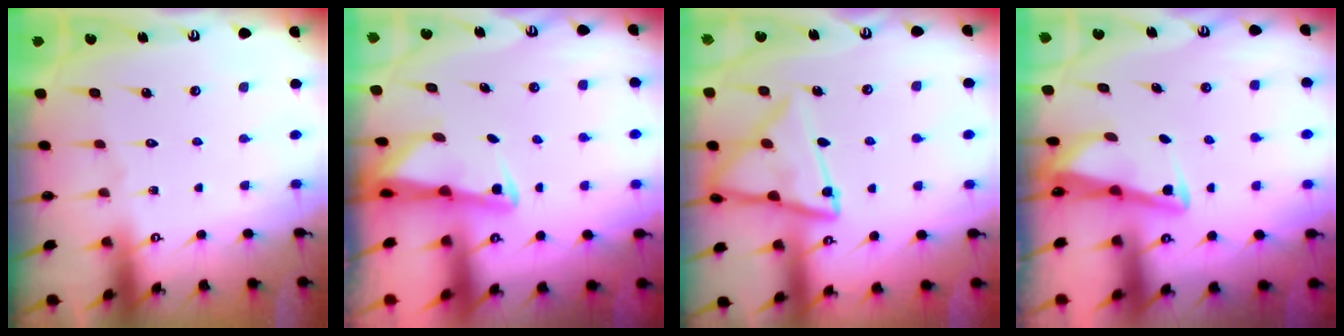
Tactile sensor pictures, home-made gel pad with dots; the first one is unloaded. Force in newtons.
{"total": 2.3, "press": 2.2, "slide": 0.4}
{"total": 15.5, "press": 15.5, "slide": 1.3}
{"total": 3.1, "press": 3.1, "slide": 0.4}